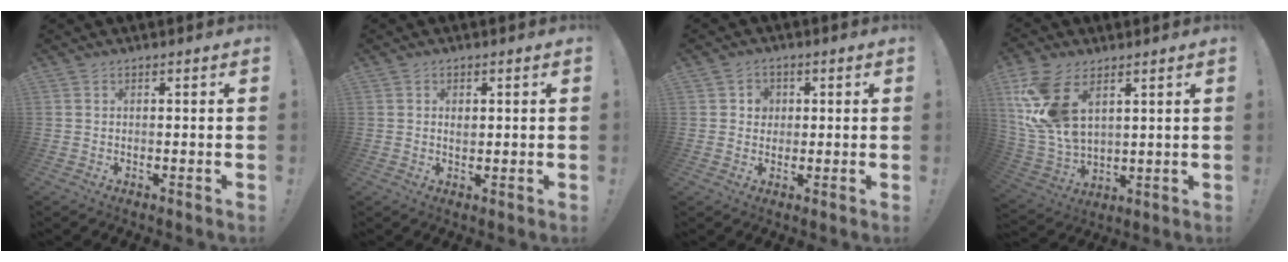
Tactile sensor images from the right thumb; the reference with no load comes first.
{"total": 1.4, "force": [0.6, 0.8, 0.9], "torque": [-0.003, -0.004, 0.007]}
{"total": 3.9, "force": [0.8, 3.6, 1.2], "torque": [-0.019, 0.001, 0.013]}
{"total": 15.6, "force": [7.1, 9.1, 10.5], "torque": [-0.225, -0.035, 0.134]}